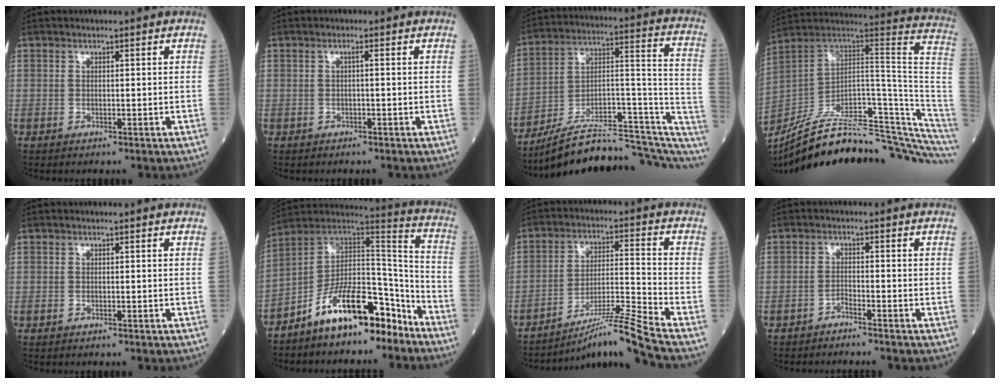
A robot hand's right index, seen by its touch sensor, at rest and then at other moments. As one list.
[{"total": 0.7, "force": [0.1, -0.2, 0.7], "torque": [-0.012, 0.000, 0.002]}, {"total": 21.4, "force": [-17.3, 4.9, 11.5], "torque": [-0.121, 0.061, -0.256]}, {"total": 31.8, "force": [-26.5, 2.7, 17.3], "torque": [-0.153, 0.011, -0.373]}, {"total": 0.0}, {"total": 14.3, "force": [-9.3, 5.1, 9.5], "torque": [-0.153, 0.042, -0.160]}, {"total": 11.1, "force": [-9.2, -3.7, 4.8], "torque": [-0.077, -0.005, -0.162]}, {"total": 1.8, "force": [-1.6, -0.4, 0.7], "torque": [-0.011, 0.002, -0.027]}]